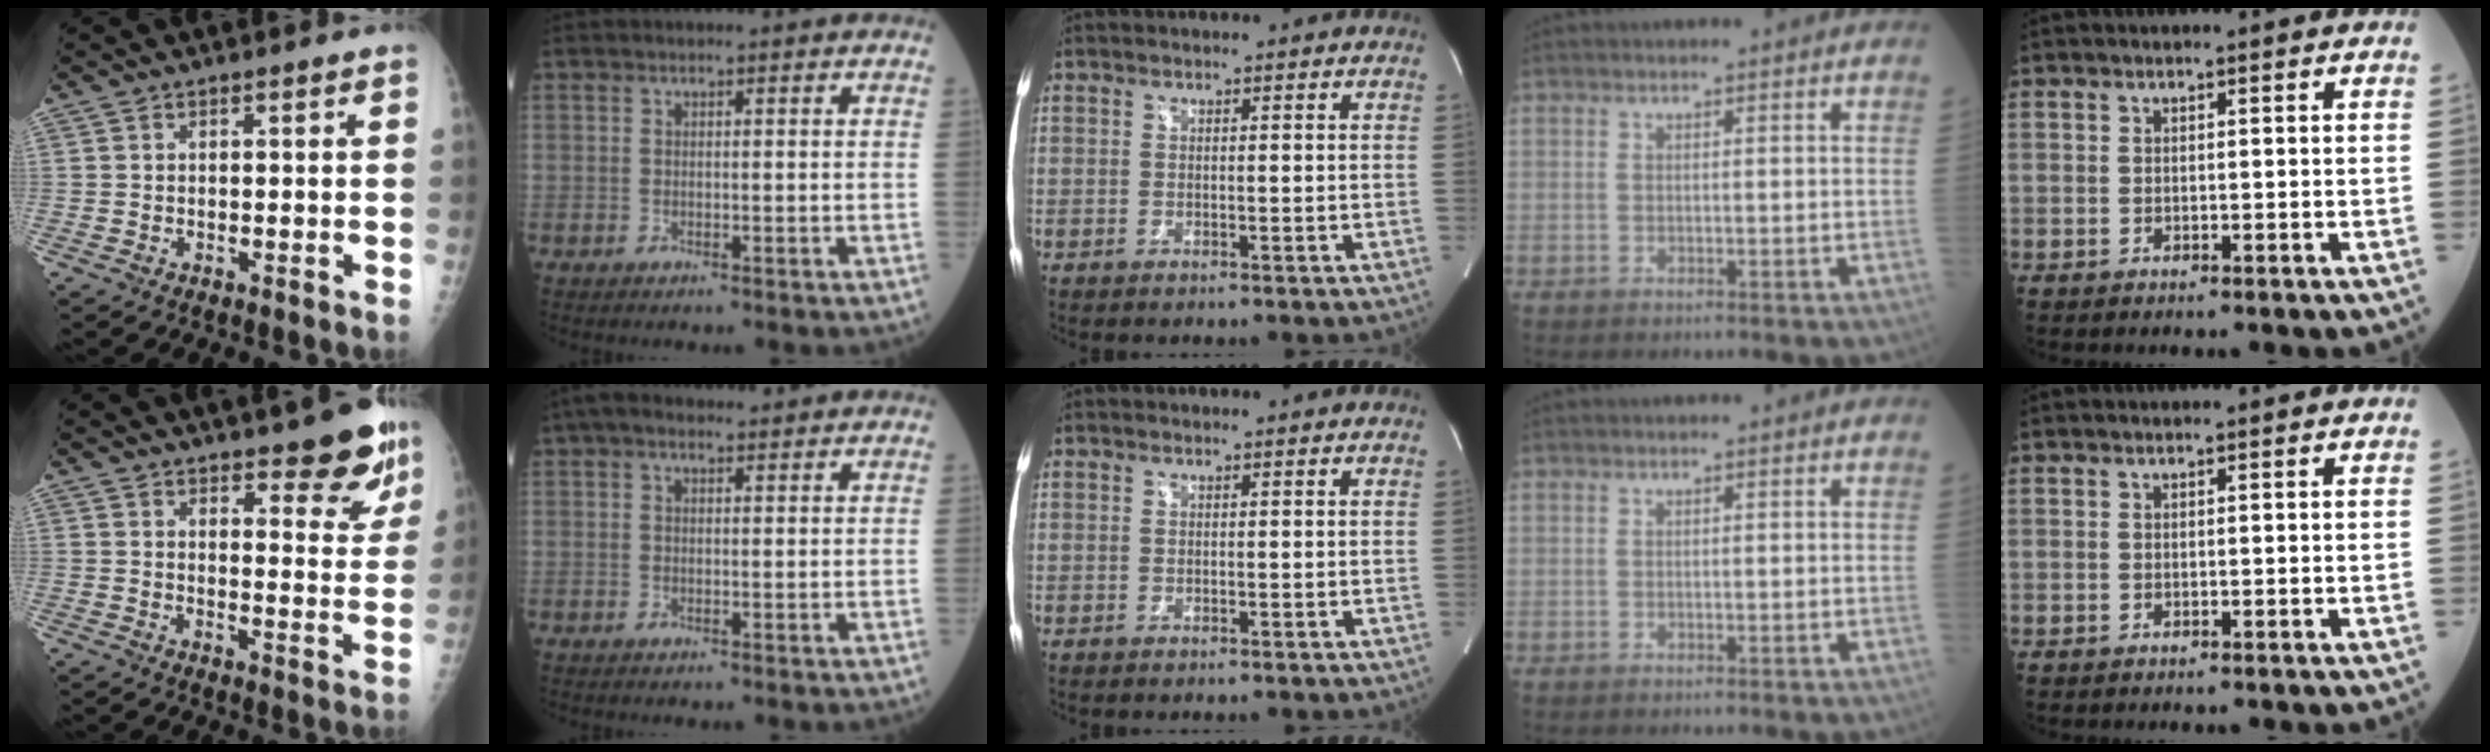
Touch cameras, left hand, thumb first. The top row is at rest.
{"thumb": {"total": 11.0, "force": [7.7, 3.5, 7.0], "torque": [-0.049, -0.048, 0.099]}, "index": {"total": 3.5, "force": [2.4, 1.5, 2.0], "torque": [-0.045, 0.031, 0.041]}}